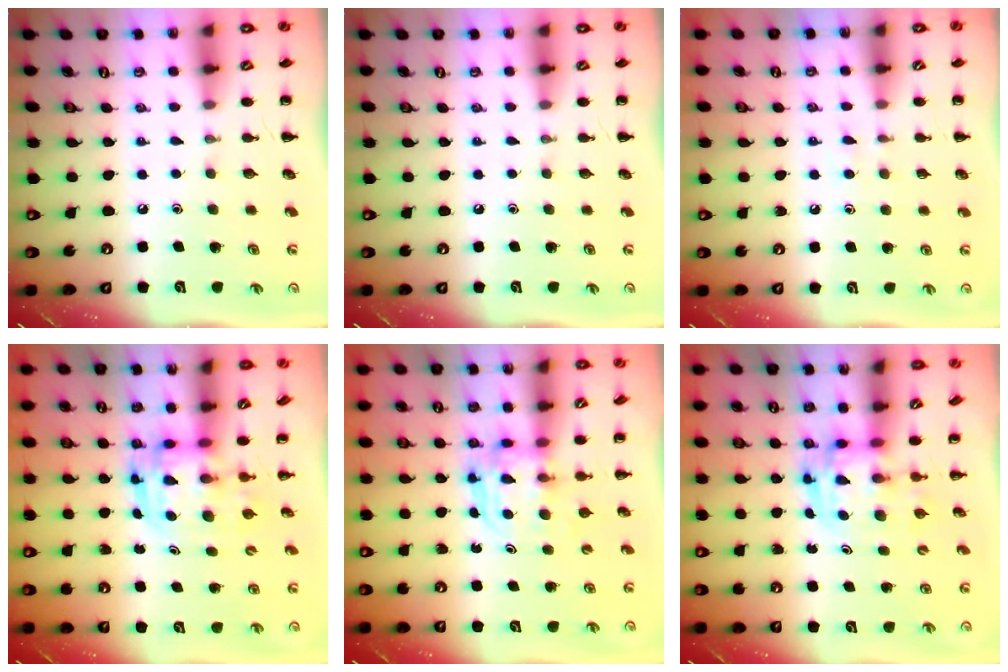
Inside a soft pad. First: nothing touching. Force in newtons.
{"total": 0.0}
{"total": 2.9, "press": 2.5, "slide": 1.4}
{"total": 3.3, "press": 3.2, "slide": 0.7}
{"total": 3.7, "press": 3.7, "slide": 0.2}
{"total": 3.0, "press": 3.0, "slide": 0.5}